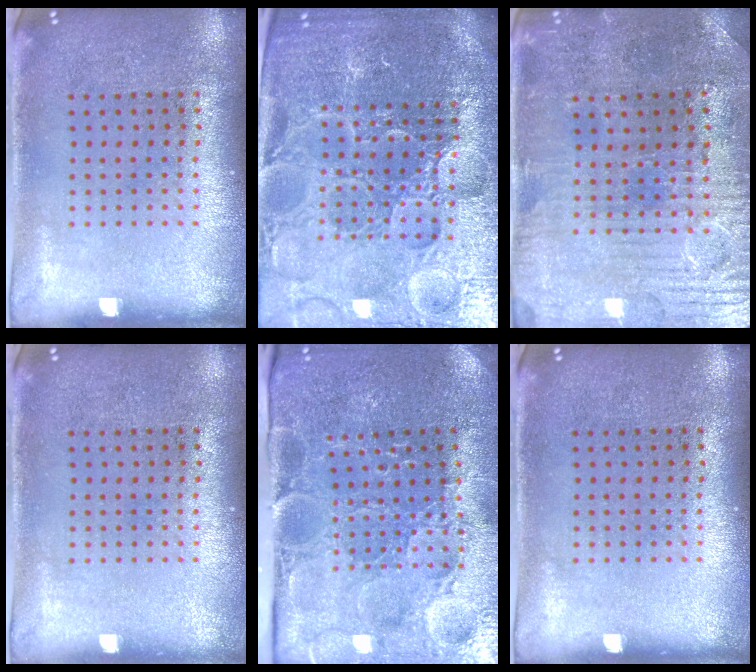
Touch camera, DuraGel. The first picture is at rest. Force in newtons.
{"total": 5.8, "press": 5.3, "slide": 2.4}
{"total": 1.7, "press": 1.7, "slide": 0.5}
{"total": 0.0}
{"total": 3.7, "press": 3.7, "slide": 0.6}
{"total": 0.0}